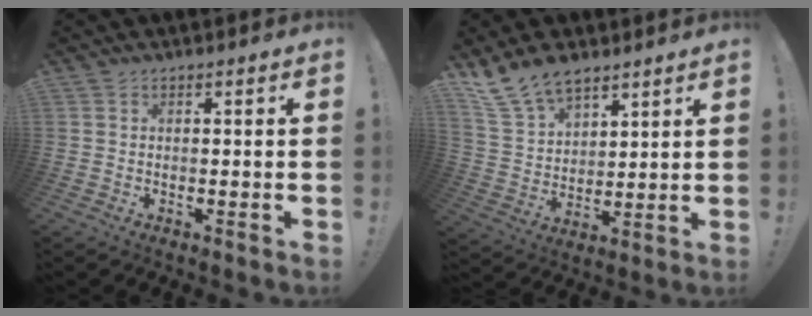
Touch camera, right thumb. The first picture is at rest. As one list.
[{"total": 12.9, "force": [9.9, 6.8, 4.7], "torque": [-0.103, -0.056, 0.194]}]